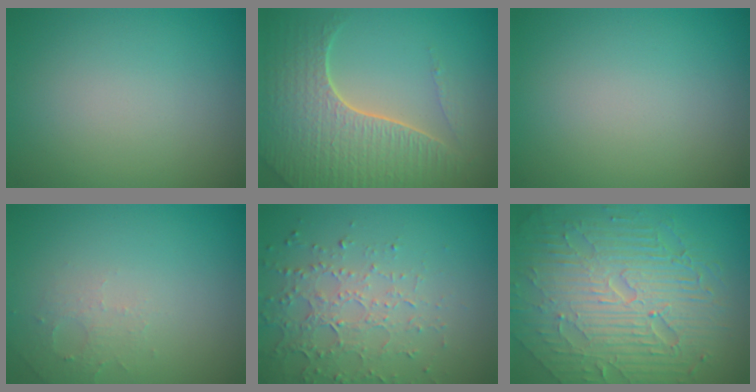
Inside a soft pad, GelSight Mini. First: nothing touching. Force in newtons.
{"total": 7.0, "press": 5.0, "slide": 4.9}
{"total": 0.0}
{"total": 1.6, "press": 1.5, "slide": 0.4}
{"total": 4.5, "press": 3.2, "slide": 3.2}
{"total": 9.9, "press": 6.4, "slide": 7.5}